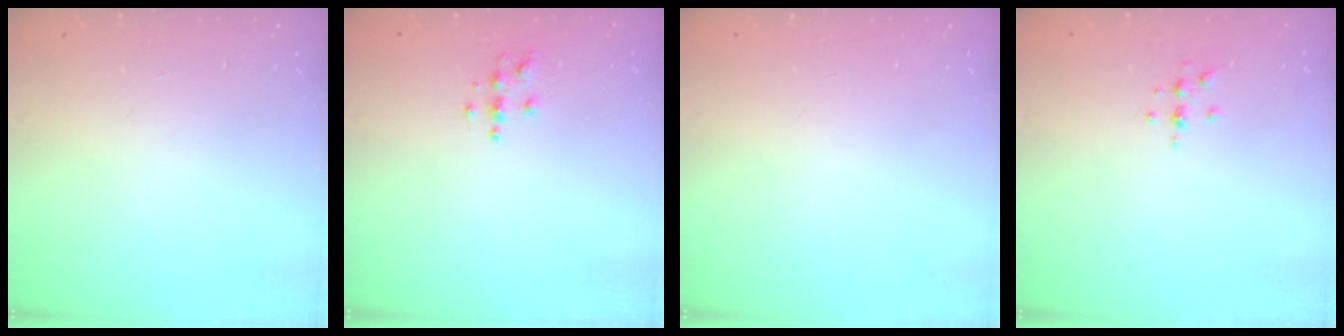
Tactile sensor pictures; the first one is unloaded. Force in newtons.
{"total": 4.0, "press": 4.0, "slide": 0.3}
{"total": 0.0}
{"total": 3.3, "press": 3.2, "slide": 0.4}